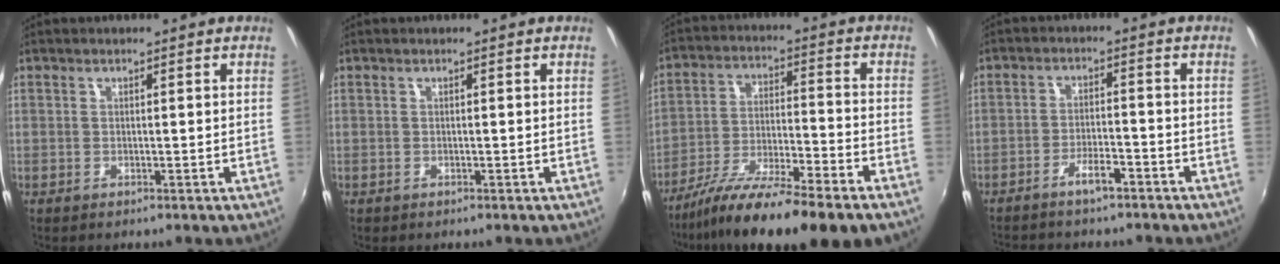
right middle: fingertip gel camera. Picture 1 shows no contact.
{"total": 0.0}
{"total": 16.7, "force": [-12.9, 0.4, 10.6], "torque": [-0.199, -0.043, -0.219]}
{"total": 5.3, "force": [-4.4, 1.2, 2.6], "torque": [-0.063, 0.008, -0.074]}